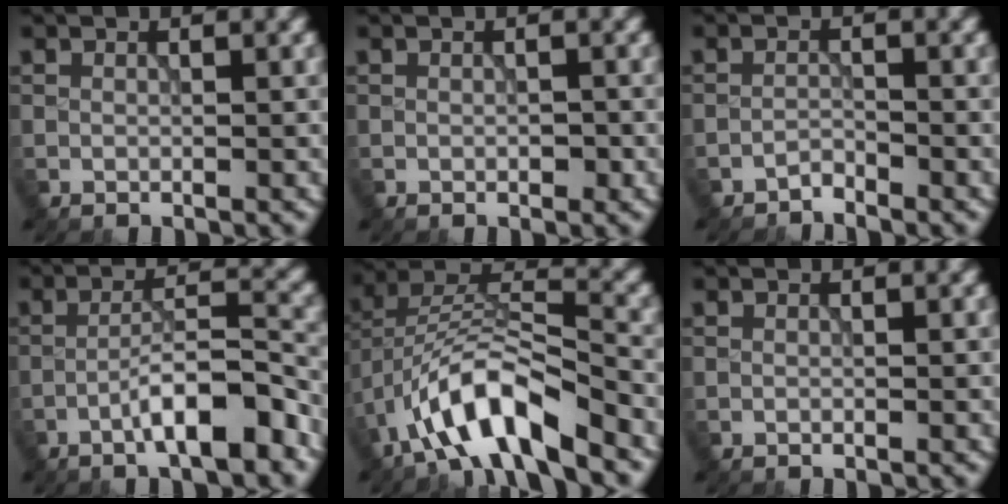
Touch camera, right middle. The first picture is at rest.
{"total": 0.8, "force": [-0.2, 0.4, 0.6], "torque": [-0.009, 0.000, -0.002]}
{"total": 1.2, "force": [-1.2, 0.1, 0.0], "torque": [0.002, 0.004, -0.025]}
{"total": 6.0, "force": [-3.4, 1.0, 4.9], "torque": [-0.076, 0.018, -0.059]}
{"total": 9.6, "force": [-5.8, 3.1, 7.0], "torque": [-0.122, 0.013, -0.109]}
{"total": 0.0}